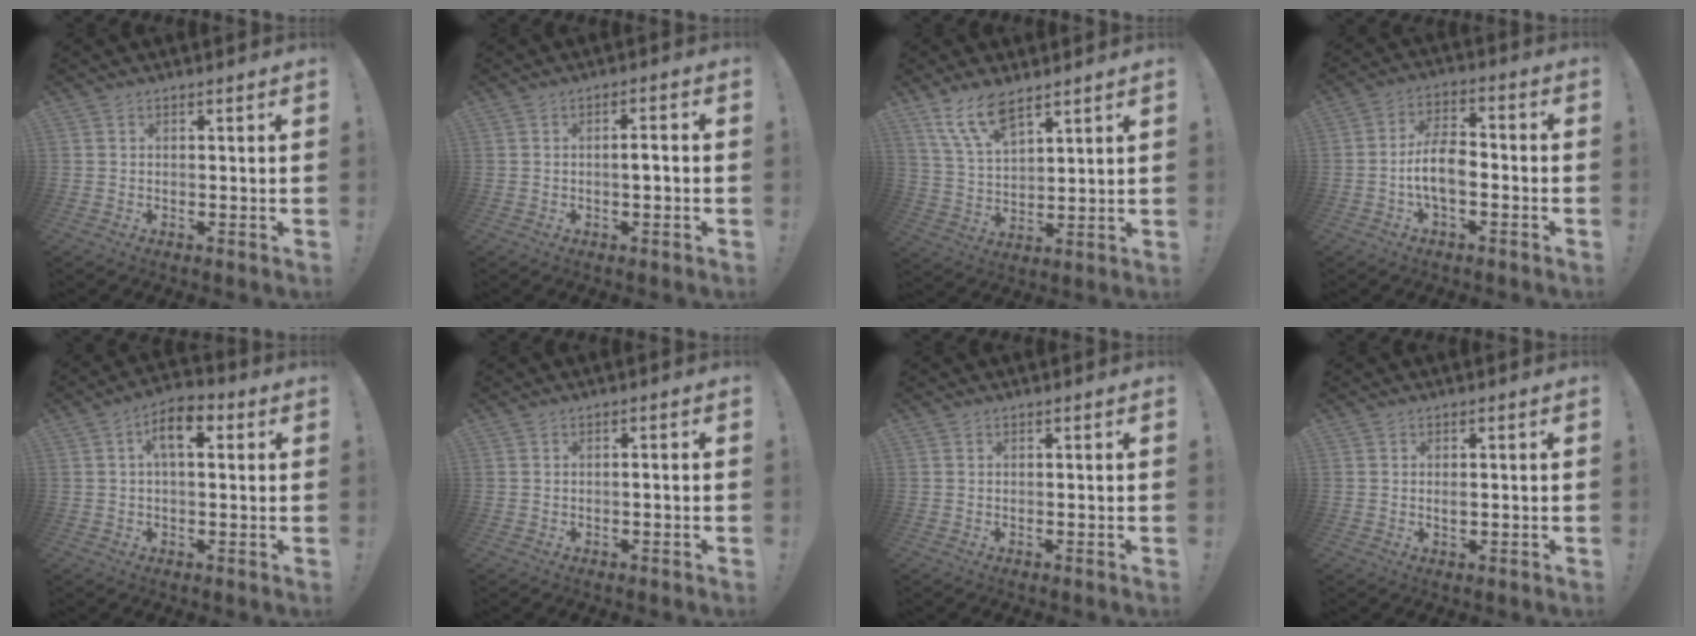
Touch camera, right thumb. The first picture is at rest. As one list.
[{"total": 2.7, "force": [-0.7, 0.4, 2.6], "torque": [-0.040, 0.002, -0.017]}, {"total": 10.6, "force": [7.8, 3.9, 6.1], "torque": [-0.122, -0.035, 0.147]}, {"total": 9.4, "force": [-2.9, 4.5, 7.7], "torque": [-0.150, 0.010, -0.050]}, {"total": 8.2, "force": [2.2, 3.8, 6.9], "torque": [-0.102, 0.002, 0.034]}, {"total": 0.7, "force": [-0.4, -0.2, 0.6], "torque": [-0.013, 0.000, -0.007]}, {"total": 0.0}, {"total": 1.0, "force": [0.1, 0.6, 0.8], "torque": [-0.007, 0.000, 0.000]}]